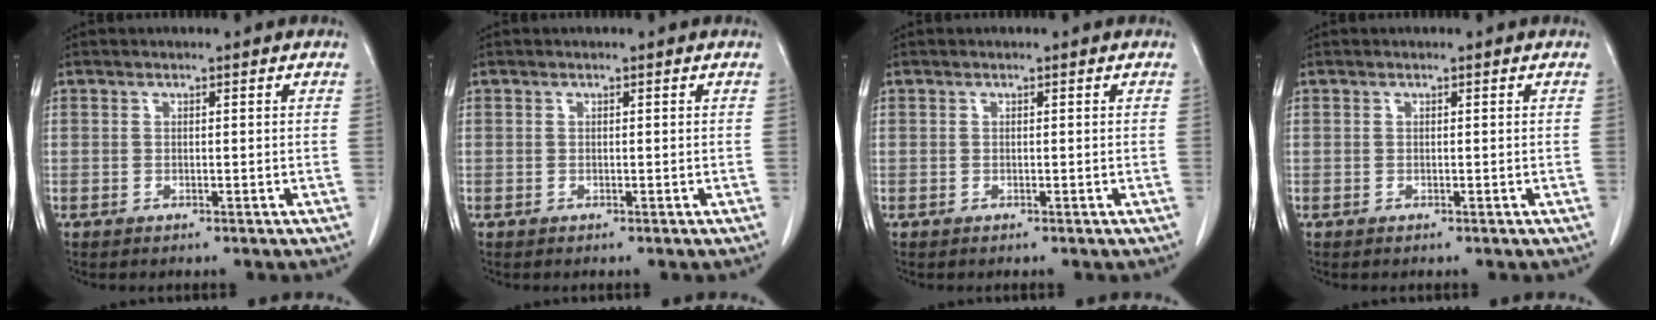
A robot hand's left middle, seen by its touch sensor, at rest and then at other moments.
{"total": 0.0}
{"total": 0.0}
{"total": 0.0}